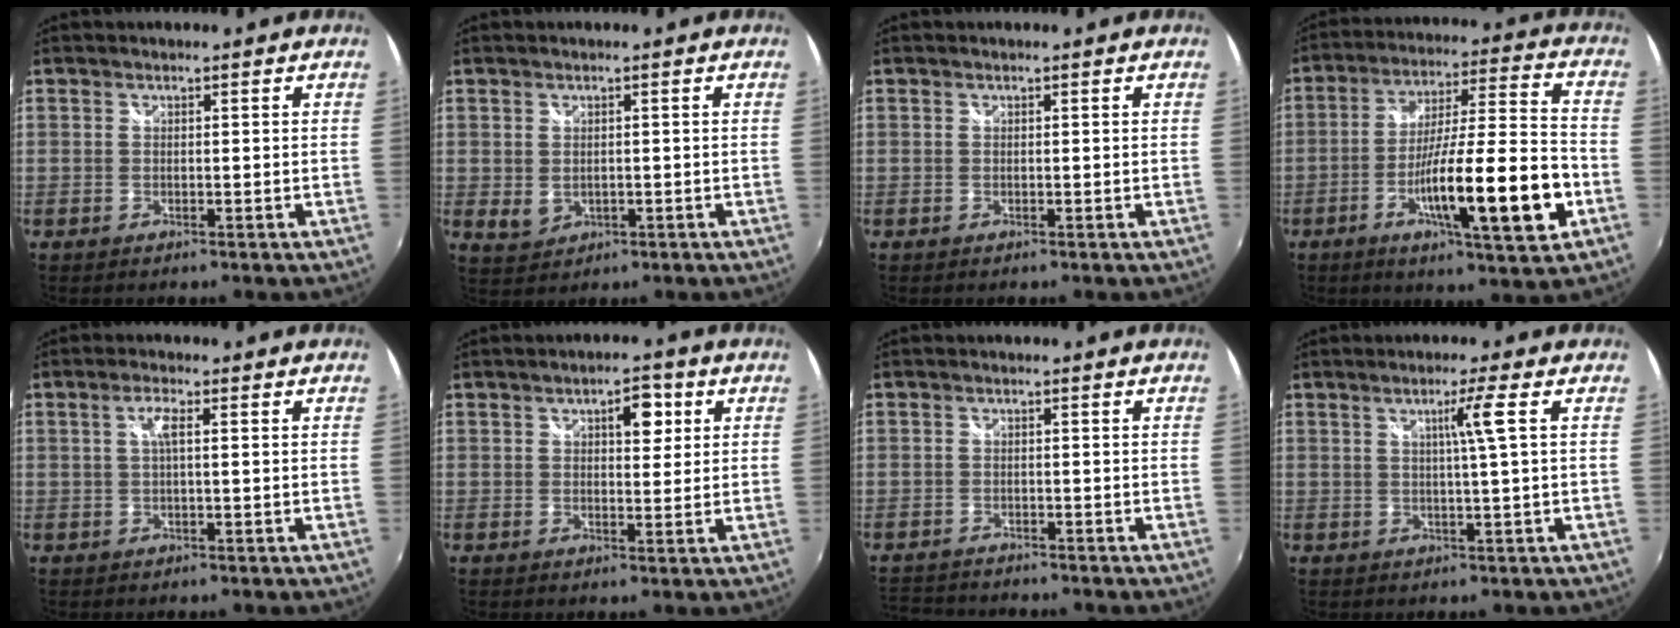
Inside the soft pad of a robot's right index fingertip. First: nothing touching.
{"total": 3.5, "force": [0.0, 2.6, 2.3], "torque": [-0.044, -0.003, 0.008]}
{"total": 0.0}
{"total": 18.8, "force": [-6.5, 1.9, 17.6], "torque": [-0.294, -0.017, -0.106]}
{"total": 2.6, "force": [0.4, 0.3, 2.5], "torque": [-0.050, 0.004, 0.005]}
{"total": 4.7, "force": [1.7, 2.4, 3.7], "torque": [-0.047, 0.013, 0.025]}
{"total": 5.7, "force": [-5.2, 2.0, 0.9], "torque": [-0.041, 0.001, -0.092]}
{"total": 3.8, "force": [0.9, -1.2, 3.5], "torque": [-0.064, -0.003, 0.016]}